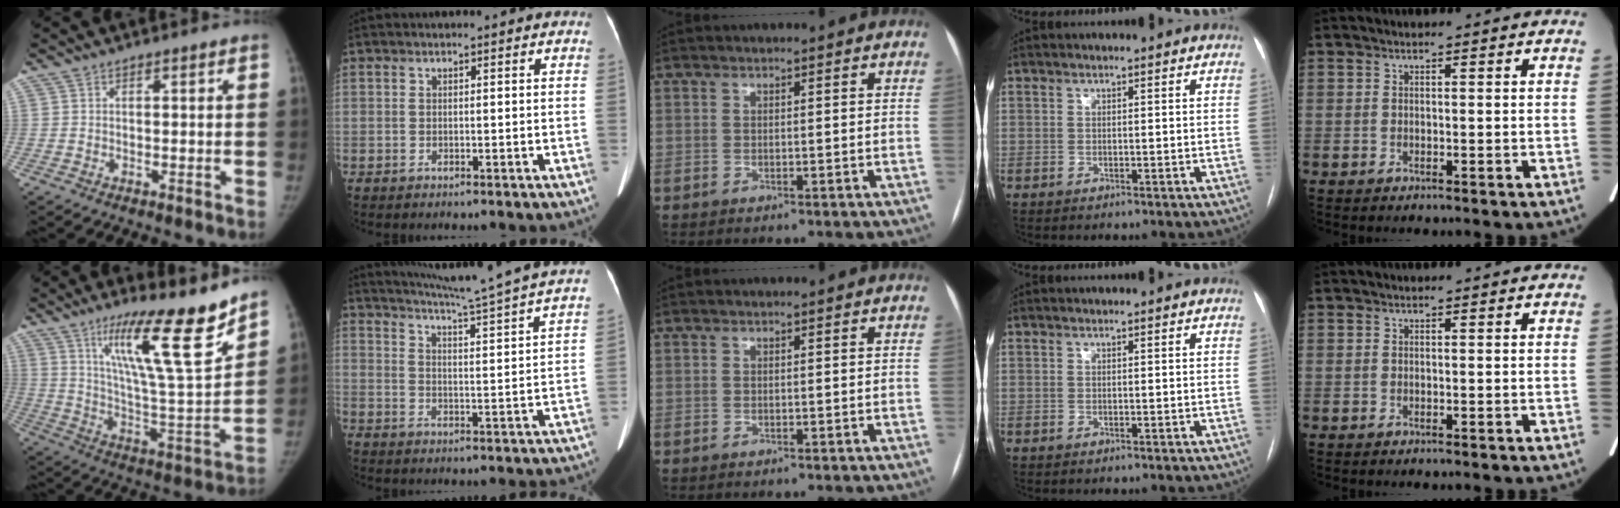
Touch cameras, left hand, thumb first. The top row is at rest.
{"thumb": {"total": 20.4, "force": [13.4, 2.7, 15.2], "torque": [-0.216, -0.083, 0.226]}, "index": {"total": 21.1, "force": [18.9, -2.3, 9.1], "torque": [-0.157, -0.052, 0.244]}}